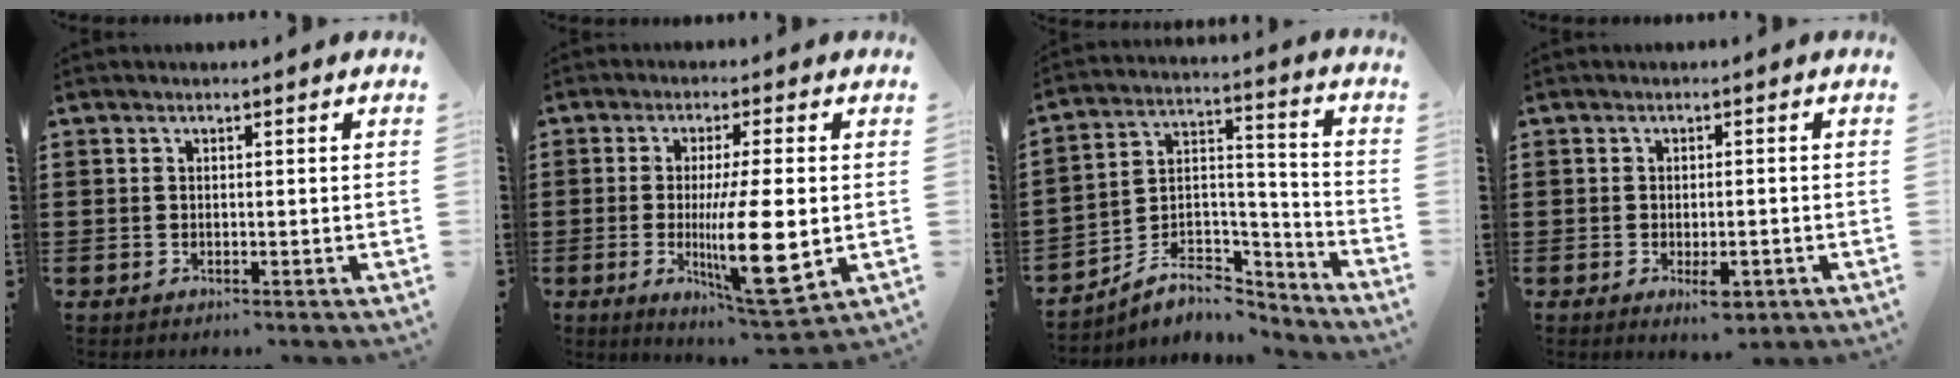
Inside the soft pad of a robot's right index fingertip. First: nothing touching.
{"total": 12.7, "force": [-1.3, 3.1, 12.2], "torque": [-0.214, -0.022, -0.022]}
{"total": 7.3, "force": [-5.8, 3.8, 2.2], "torque": [-0.041, 0.013, -0.107]}
{"total": 3.1, "force": [-1.4, 1.4, 2.3], "torque": [-0.039, 0.005, -0.025]}